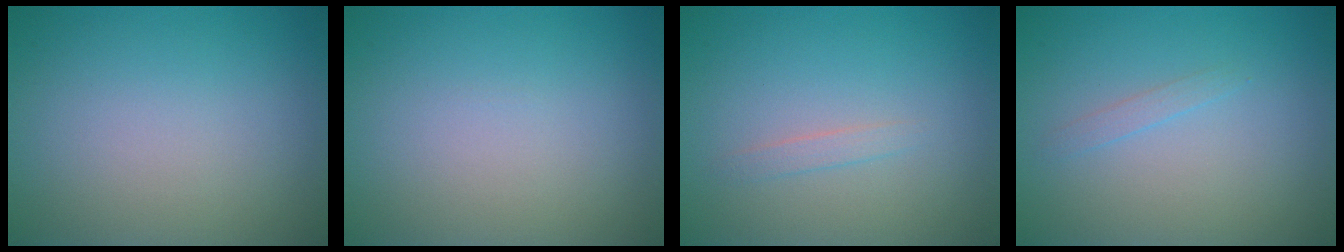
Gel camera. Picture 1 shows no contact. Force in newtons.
{"total": 0.0}
{"total": 0.9, "press": 0.9, "slide": 0.0}
{"total": 0.8, "press": 0.8, "slide": 0.1}